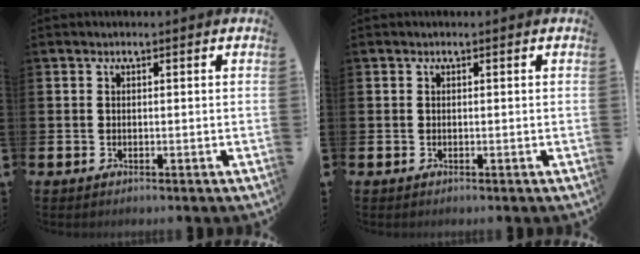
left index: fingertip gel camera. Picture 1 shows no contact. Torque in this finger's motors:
{"motor_torque": [0.00, 0.00, -0.01, 0.00]}